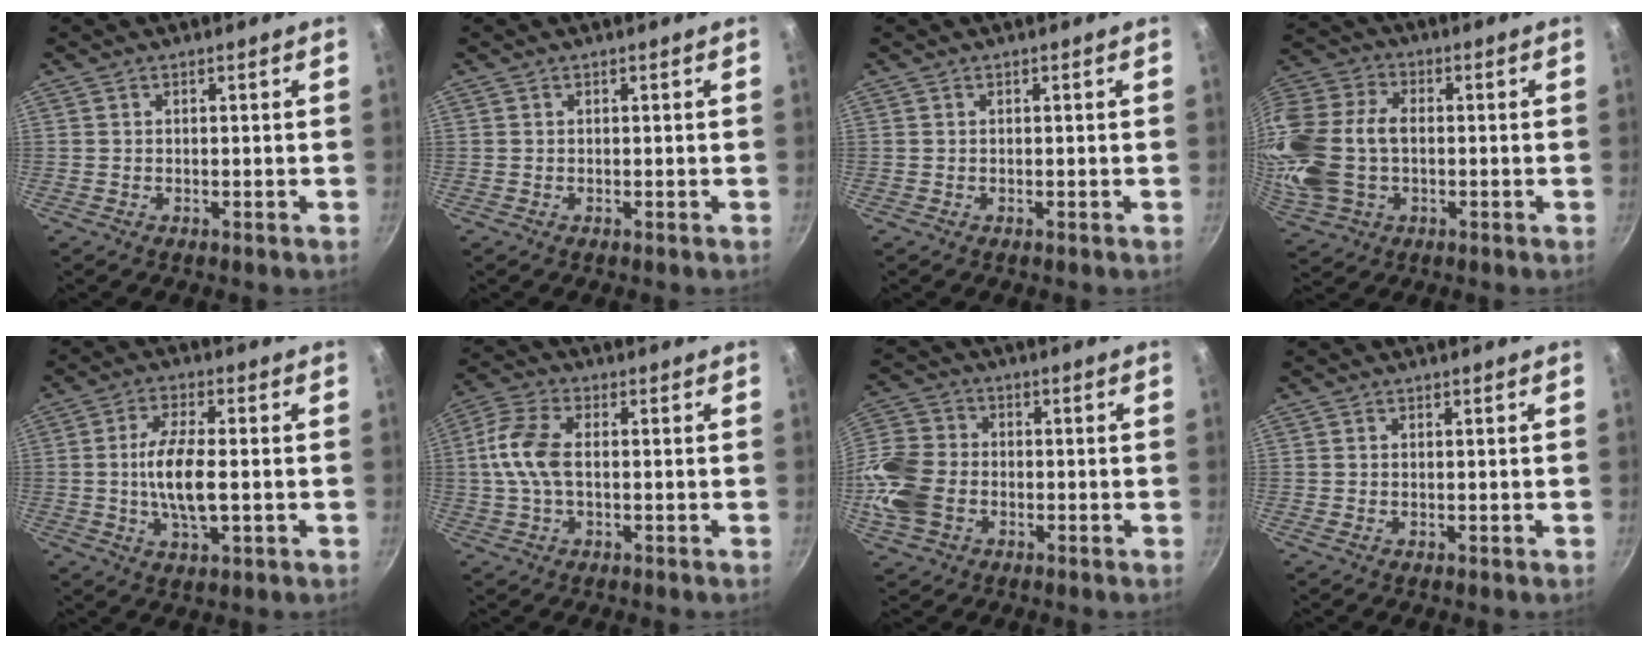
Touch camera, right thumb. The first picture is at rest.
{"total": 0.0}
{"total": 0.0}
{"total": 20.5, "force": [-0.7, 14.4, 14.6], "torque": [-0.327, 0.034, -0.012]}
{"total": 9.6, "force": [-0.7, 3.6, 8.9], "torque": [-0.175, 0.007, -0.018]}
{"total": 9.0, "force": [0.1, 5.0, 7.5], "torque": [-0.161, 0.021, -0.011]}
{"total": 15.3, "force": [-3.3, 11.9, 9.0], "torque": [-0.197, 0.029, -0.077]}
{"total": 0.0}